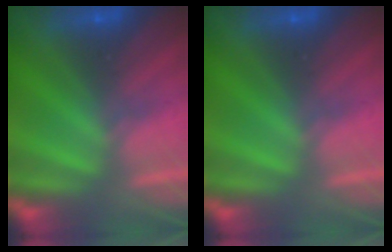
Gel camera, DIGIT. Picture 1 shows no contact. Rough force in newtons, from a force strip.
{"total": 0.0}